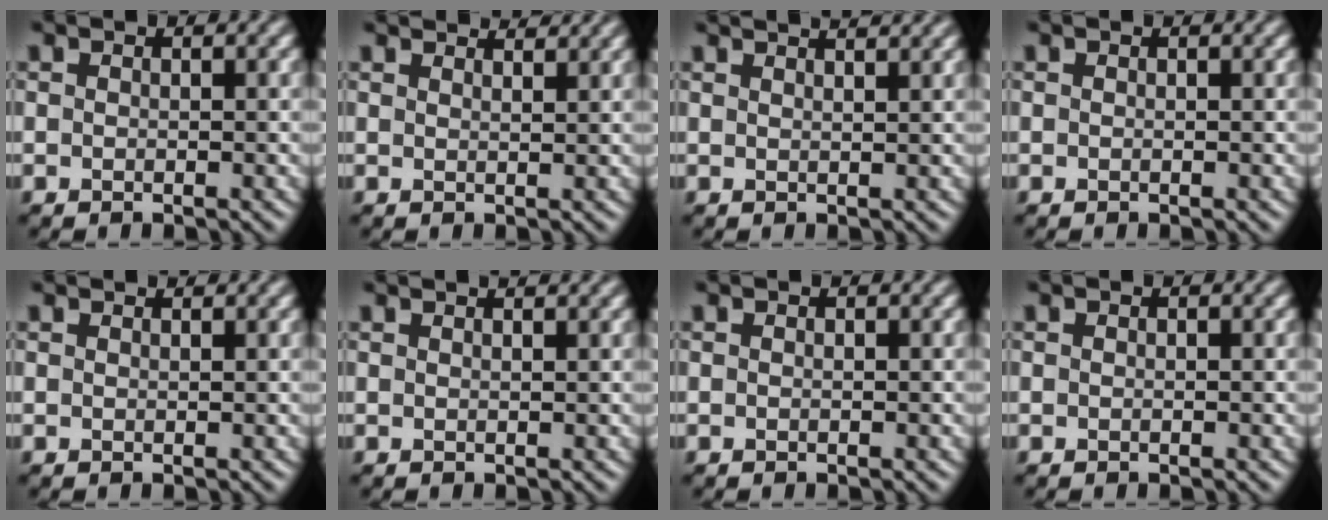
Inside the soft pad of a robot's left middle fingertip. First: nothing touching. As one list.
[{"total": 3.0, "force": [2.9, 0.2, 0.8], "torque": [-0.017, 0.008, 0.028]}, {"total": 3.6, "force": [2.9, 1.1, 1.8], "torque": [-0.020, 0.033, 0.022]}, {"total": 0.0}, {"total": 1.2, "force": [1.2, -0.1, 0.1], "torque": [-0.004, -0.003, 0.013]}, {"total": 2.1, "force": [1.8, 0.5, 0.8], "torque": [-0.012, 0.015, 0.015]}, {"total": 0.0}, {"total": 0.0}]